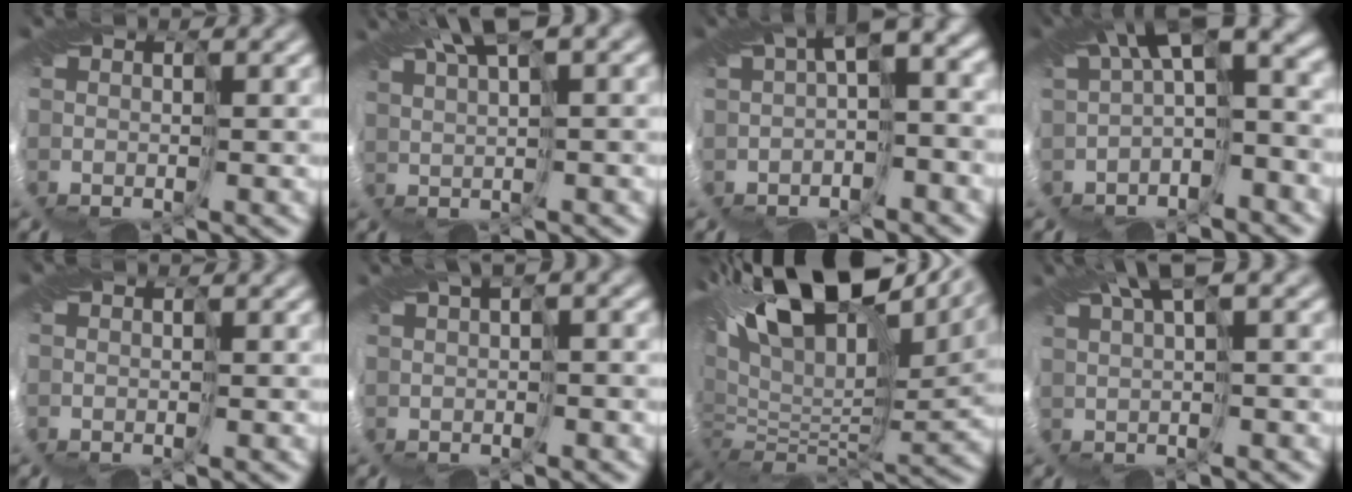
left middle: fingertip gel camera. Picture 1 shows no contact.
{"total": 6.0, "force": [3.6, 1.1, 4.8], "torque": [-0.086, 0.023, 0.068]}
{"total": 6.0, "force": [0.6, 2.5, 5.5], "torque": [-0.078, 0.012, -0.003]}
{"total": 9.9, "force": [1.7, 4.3, 8.7], "torque": [-0.136, 0.010, 0.027]}
{"total": 0.0}
{"total": 4.1, "force": [1.8, 1.5, 3.4], "torque": [-0.050, 0.018, 0.035]}
{"total": 18.5, "force": [10.1, 8.6, 12.9], "torque": [-0.245, 0.040, 0.173]}
{"total": 4.5, "force": [2.5, 0.6, 3.8], "torque": [-0.068, 0.016, 0.049]}